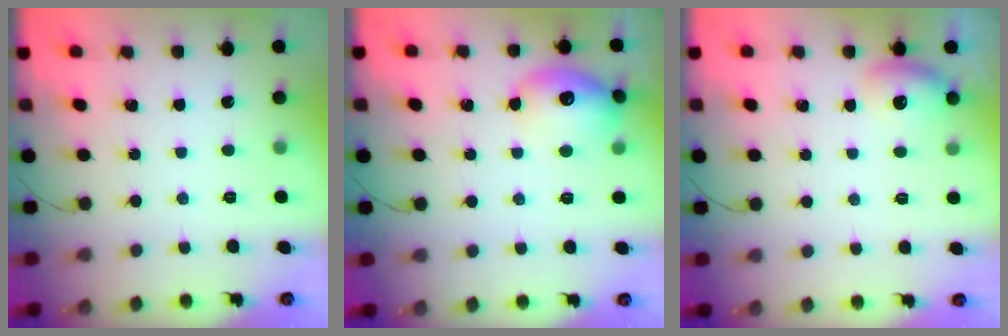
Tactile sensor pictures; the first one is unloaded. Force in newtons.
{"total": 15.0, "press": 14.9, "slide": 1.2}
{"total": 9.9, "press": 8.4, "slide": 5.2}